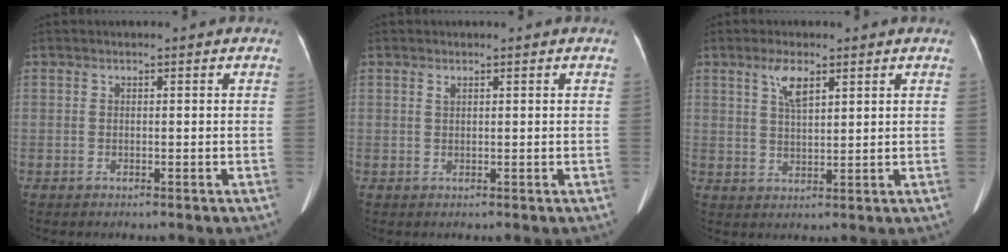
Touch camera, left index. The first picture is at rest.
{"total": 0.6, "force": [0.4, 0.1, 0.5], "torque": [-0.015, 0.003, 0.012]}
{"total": 4.2, "force": [2.4, 0.9, 3.4], "torque": [-0.067, 0.004, 0.048]}